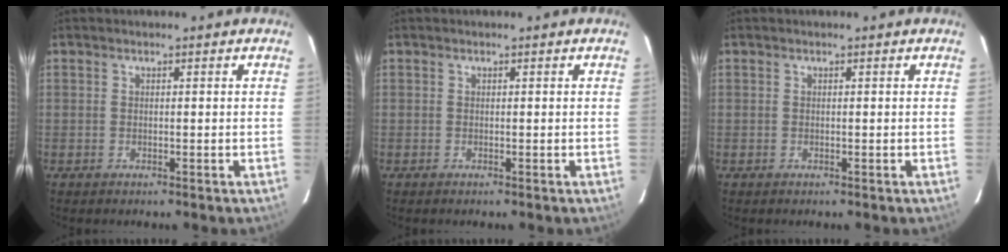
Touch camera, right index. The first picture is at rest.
{"total": 0.0}
{"total": 0.0}